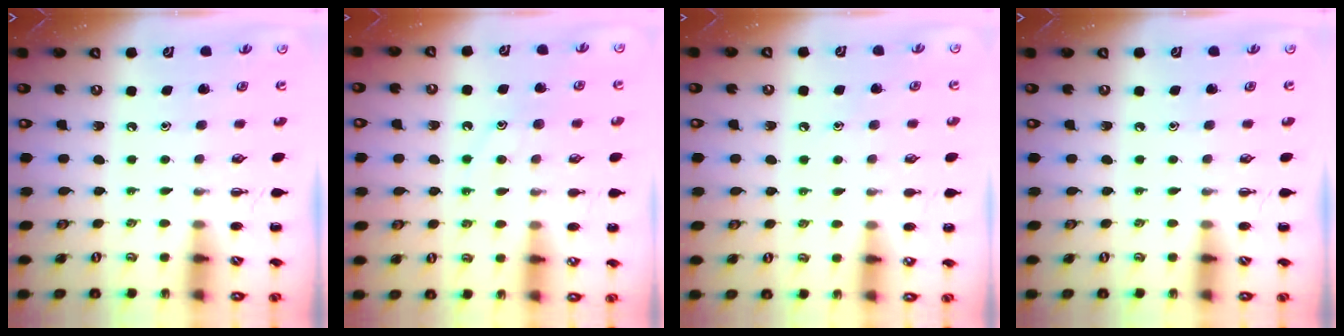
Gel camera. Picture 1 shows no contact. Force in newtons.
{"total": 9.3, "press": 9.3, "slide": 1.0}
{"total": 4.6, "press": 4.4, "slide": 1.3}
{"total": 0.0}